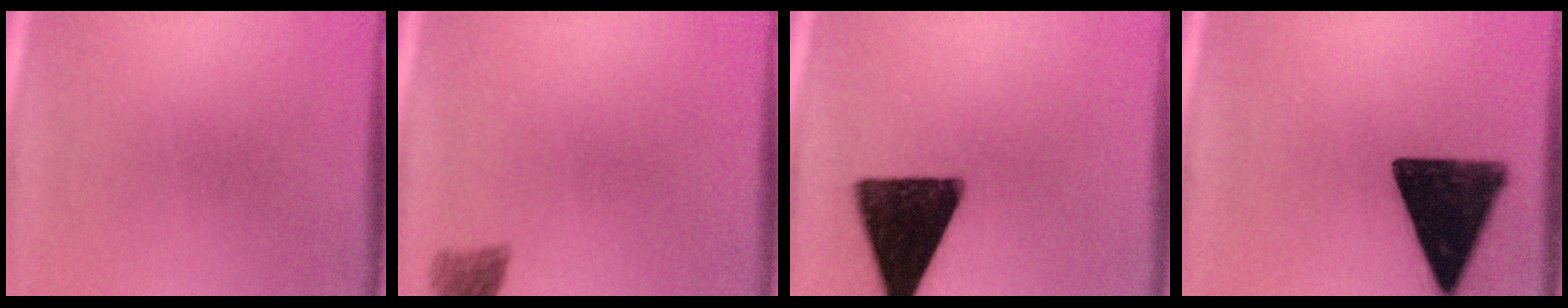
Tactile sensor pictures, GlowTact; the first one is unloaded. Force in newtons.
{"total": 2.8}
{"total": 16.8}
{"total": 15.5}